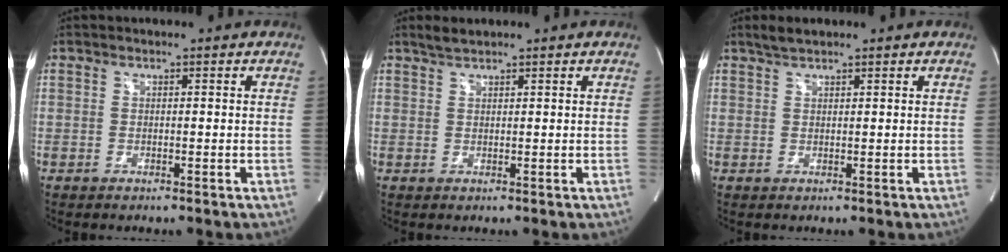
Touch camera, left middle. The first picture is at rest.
{"total": 1.6, "force": [1.5, 0.1, 0.6], "torque": [-0.020, 0.007, 0.035]}
{"total": 2.1, "force": [1.8, 0.4, 1.0], "torque": [-0.028, 0.010, 0.037]}